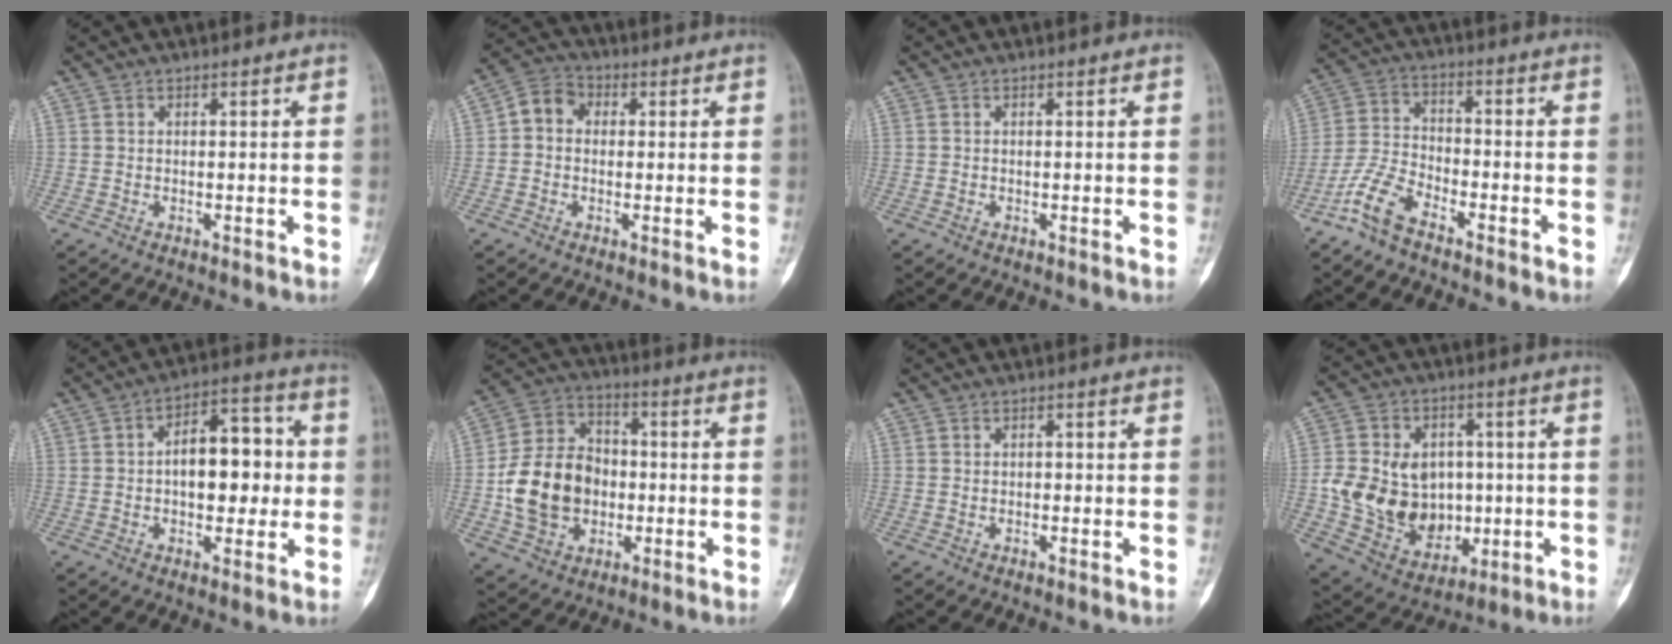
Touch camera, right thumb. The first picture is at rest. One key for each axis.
{"total": 5.5, "fx": 0.3, "fy": 4.6, "fz": 3.0, "tx": -0.038, "ty": 0.019, "tz": -0.005}
{"total": 0.0}
{"total": 7.6, "fx": -5.6, "fy": 3.0, "fz": 4.2, "tx": -0.099, "ty": 0.032, "tz": -0.121}
{"total": 13.1, "fx": 0.2, "fy": 7.4, "fz": 10.8, "tx": -0.121, "ty": 0.029, "tz": -0.002}
{"total": 16.1, "fx": -2.1, "fy": 12.9, "fz": 9.4, "tx": -0.146, "ty": 0.030, "tz": -0.035}
{"total": 0.6, "fx": -0.2, "fy": 0.4, "fz": 0.3, "tx": 0.000, "ty": 0.003, "tz": -0.005}
{"total": 18.2, "fx": -1.1, "fy": 14.5, "fz": 11.0, "tx": -0.158, "ty": 0.013, "tz": 0.007}